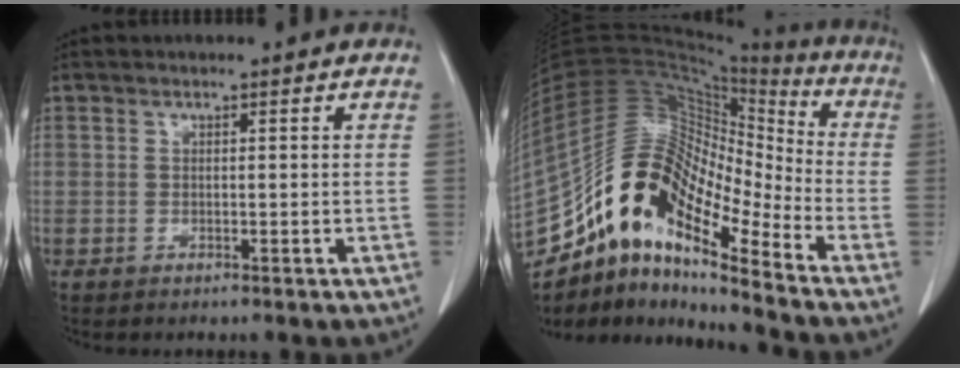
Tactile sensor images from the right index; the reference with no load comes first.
{"total": 18.4, "force": [-12.4, 5.1, 12.6], "torque": [-0.225, 0.055, -0.220]}